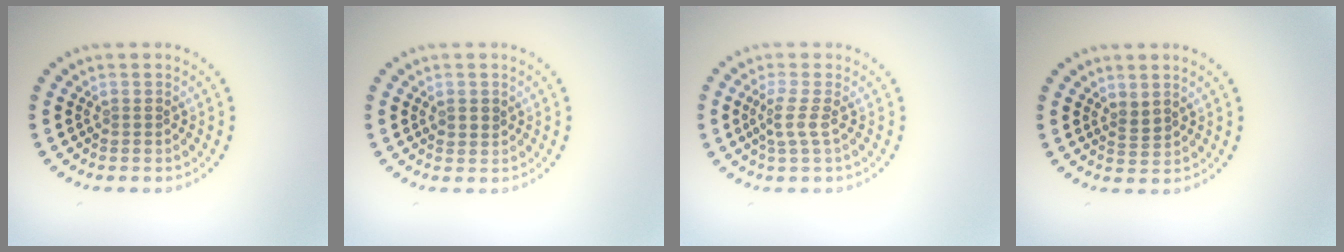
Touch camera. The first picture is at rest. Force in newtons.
{"total": 1.3, "press": 1.2, "slide": 0.4}
{"total": 1.8, "press": 1.4, "slide": 1.1}
{"total": 1.2, "press": 0.9, "slide": 0.8}